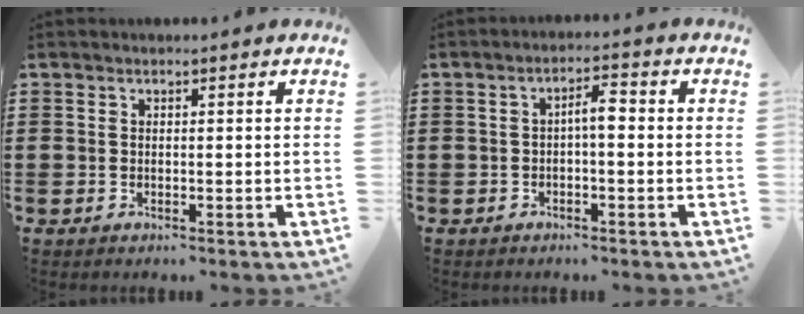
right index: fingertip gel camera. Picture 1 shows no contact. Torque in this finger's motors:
{"motor_torque": [0.77, -0.39, 0.13, 0.04]}